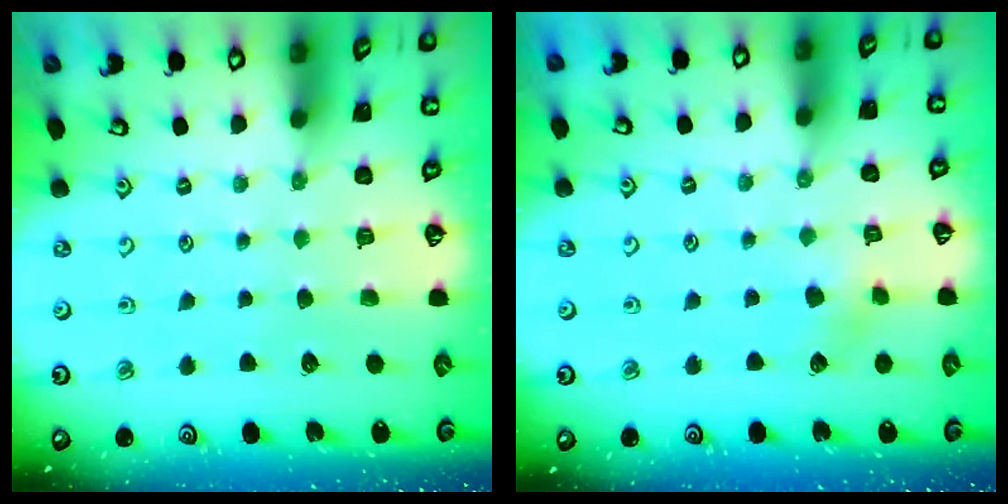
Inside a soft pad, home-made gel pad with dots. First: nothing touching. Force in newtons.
{"total": 4.1, "press": 4.1, "slide": 0.4}